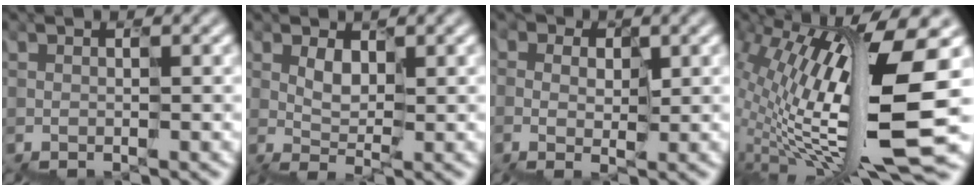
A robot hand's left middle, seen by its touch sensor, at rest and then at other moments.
{"total": 0.8, "force": [0.7, 0.4, -0.1], "torque": [-0.014, 0.003, 0.014]}
{"total": 3.6, "force": [0.6, 3.0, 1.9], "torque": [-0.032, 0.006, 0.002]}
{"total": 13.0, "force": [1.7, 3.4, 12.5], "torque": [-0.245, 0.000, 0.038]}